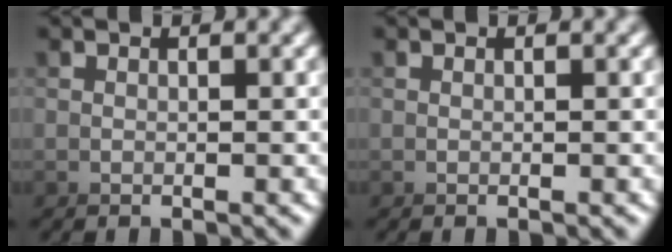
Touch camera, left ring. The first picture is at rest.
{"total": 0.0}